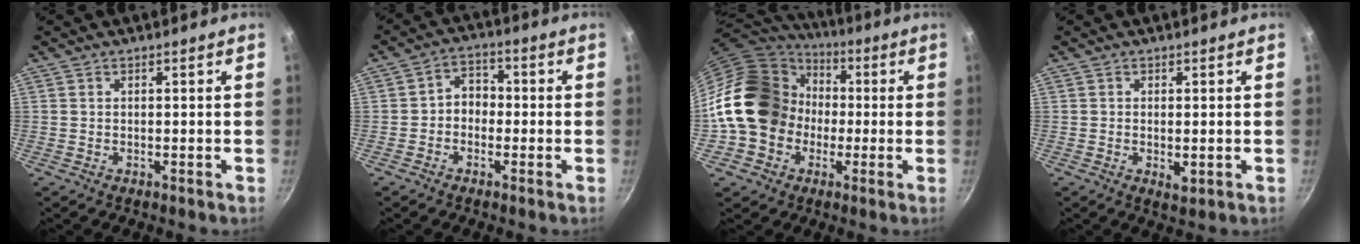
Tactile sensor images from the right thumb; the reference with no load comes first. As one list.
[{"total": 4.7, "force": [-1.0, 3.8, 2.6], "torque": [-0.013, 0.022, -0.027]}, {"total": 19.3, "force": [-0.3, 16.3, 10.2], "torque": [-0.162, 0.051, -0.004]}, {"total": 2.3, "force": [-0.2, 1.1, 2.1], "torque": [-0.034, -0.008, -0.002]}]